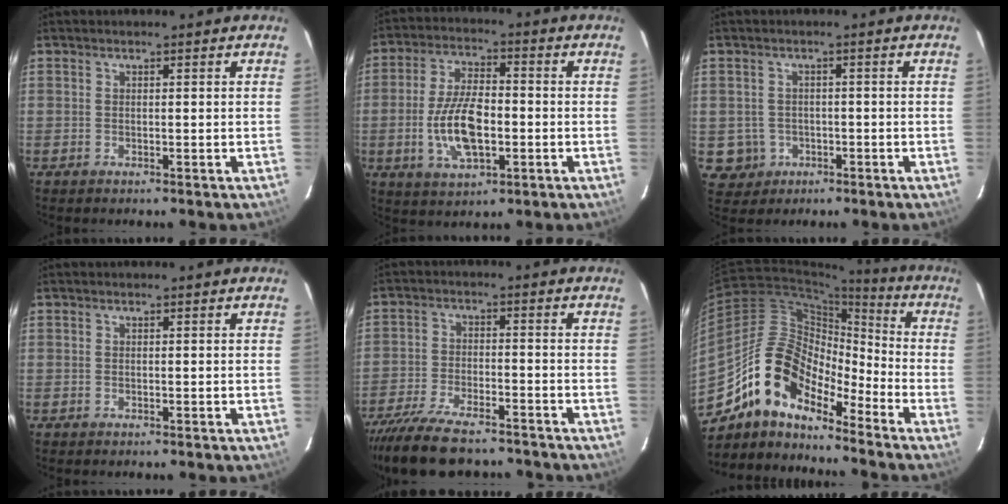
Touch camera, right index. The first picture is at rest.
{"total": 11.9, "force": [-2.5, 5.4, 10.3], "torque": [-0.207, -0.001, -0.041]}
{"total": 4.9, "force": [-1.2, 4.7, 0.4], "torque": [-0.016, 0.016, -0.008]}
{"total": 0.0}
{"total": 15.0, "force": [-12.5, 4.7, 6.8], "torque": [-0.153, -0.020, -0.210]}
{"total": 14.5, "force": [-11.3, 5.8, 6.9], "torque": [-0.116, 0.018, -0.220]}